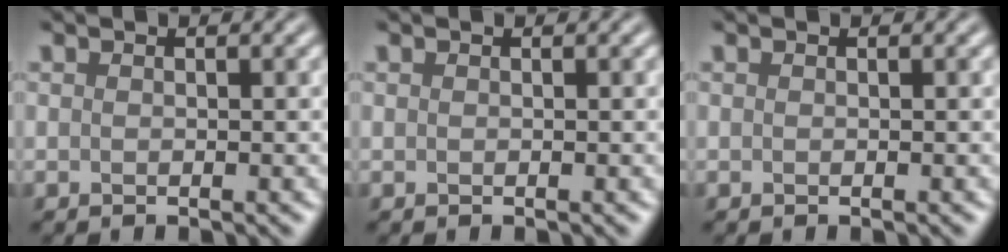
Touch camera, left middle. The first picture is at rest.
{"total": 0.0}
{"total": 0.0}